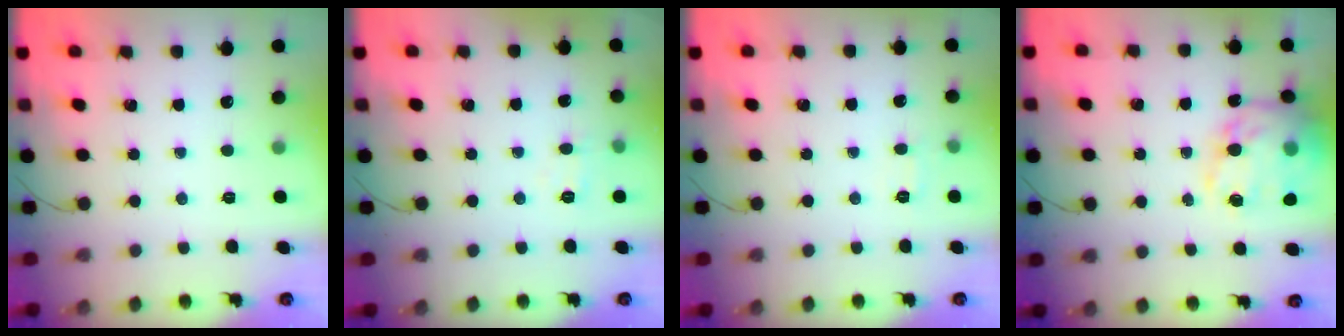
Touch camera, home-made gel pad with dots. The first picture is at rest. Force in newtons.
{"total": 4.2, "press": 4.0, "slide": 1.3}
{"total": 5.9, "press": 5.7, "slide": 1.6}
{"total": 20.4, "press": 19.9, "slide": 4.6}